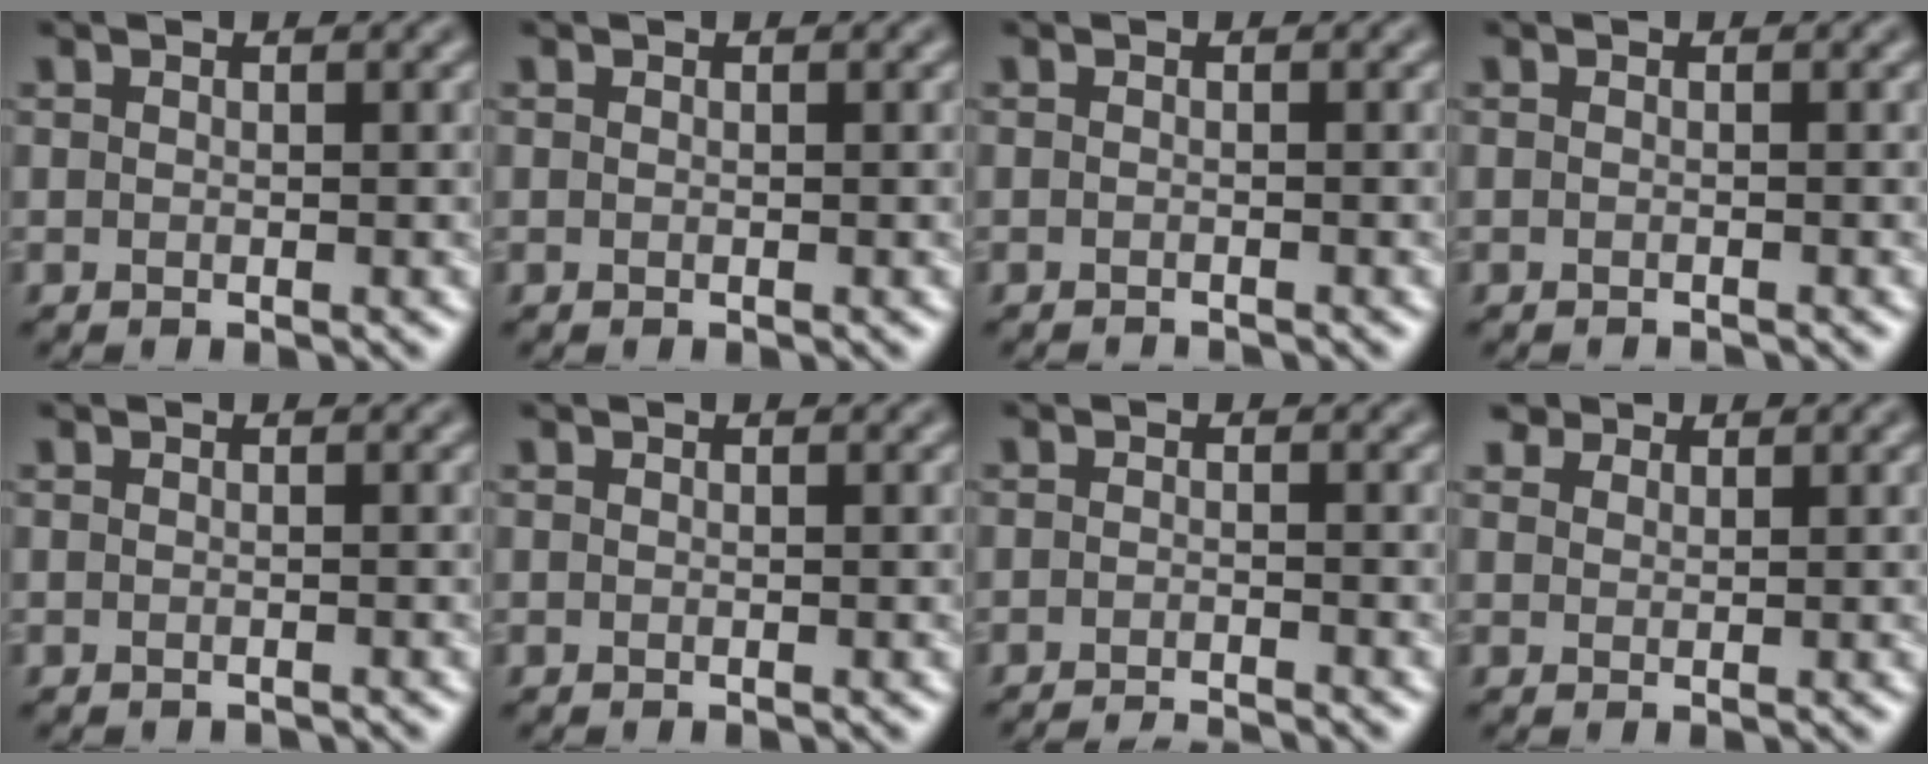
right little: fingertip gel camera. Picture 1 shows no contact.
{"total": 0.0}
{"total": 1.4, "force": [-1.3, 0.2, 0.4], "torque": [0.005, -0.005, -0.020]}
{"total": 1.0, "force": [-1.0, 0.1, 0.2], "torque": [0.001, -0.004, -0.017]}
{"total": 0.6, "force": [-0.6, 0.1, 0.1], "torque": [0.001, -0.004, -0.011]}
{"total": 0.0}
{"total": 2.8, "force": [-2.6, 0.3, 1.0], "torque": [-0.015, -0.002, -0.043]}
{"total": 2.5, "force": [2.0, 1.3, 0.7], "torque": [-0.018, -0.006, 0.041]}